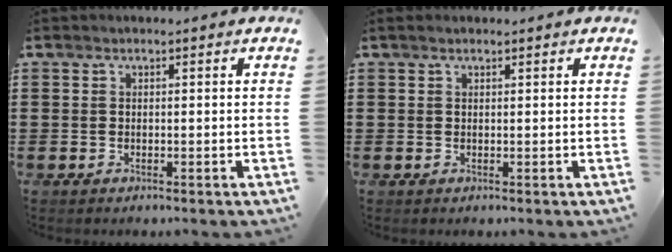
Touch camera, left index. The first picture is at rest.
{"total": 0.6, "force": [0.4, 0.2, 0.4], "torque": [-0.007, 0.003, 0.006]}